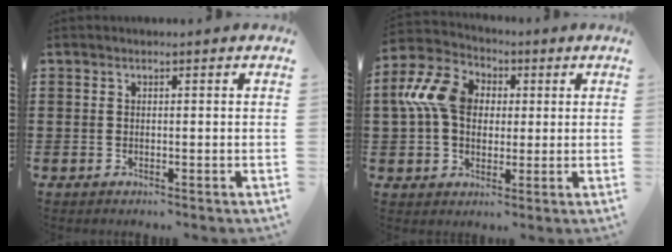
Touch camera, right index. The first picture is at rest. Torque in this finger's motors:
{"motor_torque": [2.06, 0.08, 1.06, 0.21]}